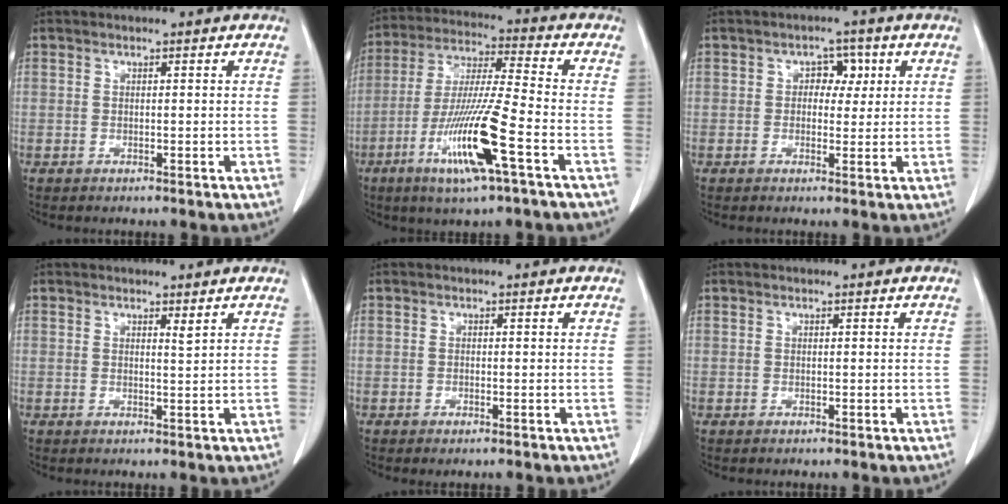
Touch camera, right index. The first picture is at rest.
{"total": 14.6, "force": [-6.1, 0.1, 13.3], "torque": [-0.269, -0.021, -0.113]}
{"total": 3.6, "force": [1.0, 2.5, 2.4], "torque": [-0.026, 0.012, 0.011]}
{"total": 1.0, "force": [0.8, -0.1, 0.6], "torque": [-0.011, -0.008, 0.012]}
{"total": 0.5, "force": [-0.3, 0.1, 0.4], "torque": [-0.009, -0.003, -0.004]}
{"total": 0.0}